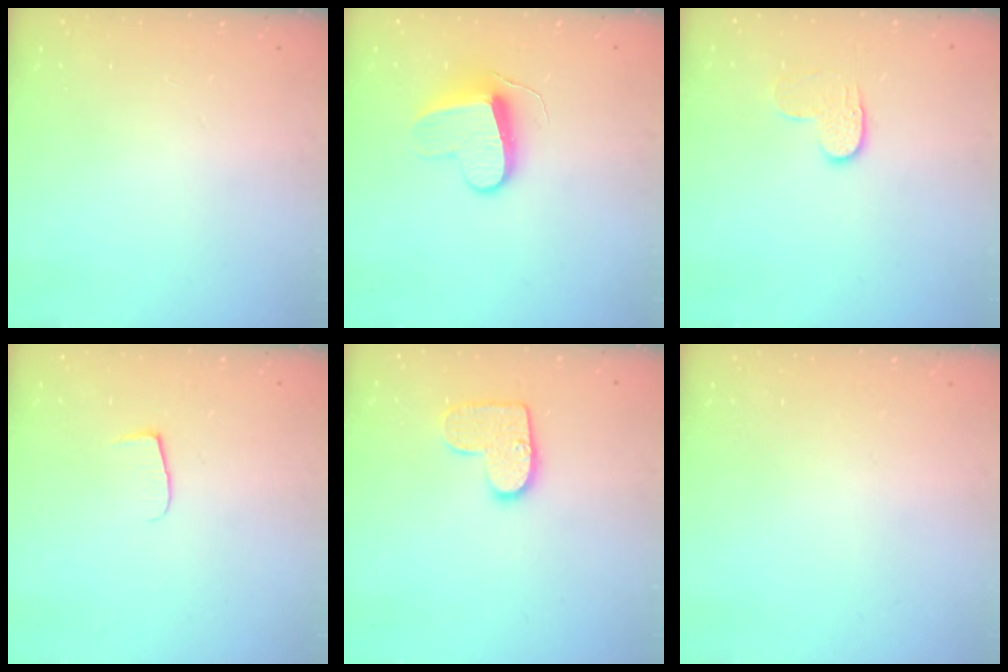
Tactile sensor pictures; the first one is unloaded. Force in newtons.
{"total": 9.9, "press": 9.8, "slide": 0.8}
{"total": 5.7, "press": 5.7, "slide": 0.4}
{"total": 5.3, "press": 5.2, "slide": 0.4}
{"total": 10.7, "press": 10.7, "slide": 0.6}
{"total": 0.0}